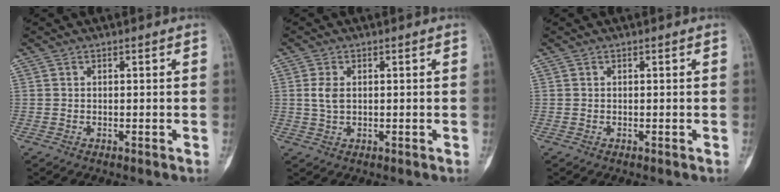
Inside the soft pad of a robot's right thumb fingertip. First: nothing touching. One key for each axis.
{"total": 2.9, "fx": 0.5, "fy": 1.8, "fz": 2.3, "tx": -0.048, "ty": 0.002, "tz": 0.010}
{"total": 0.0}